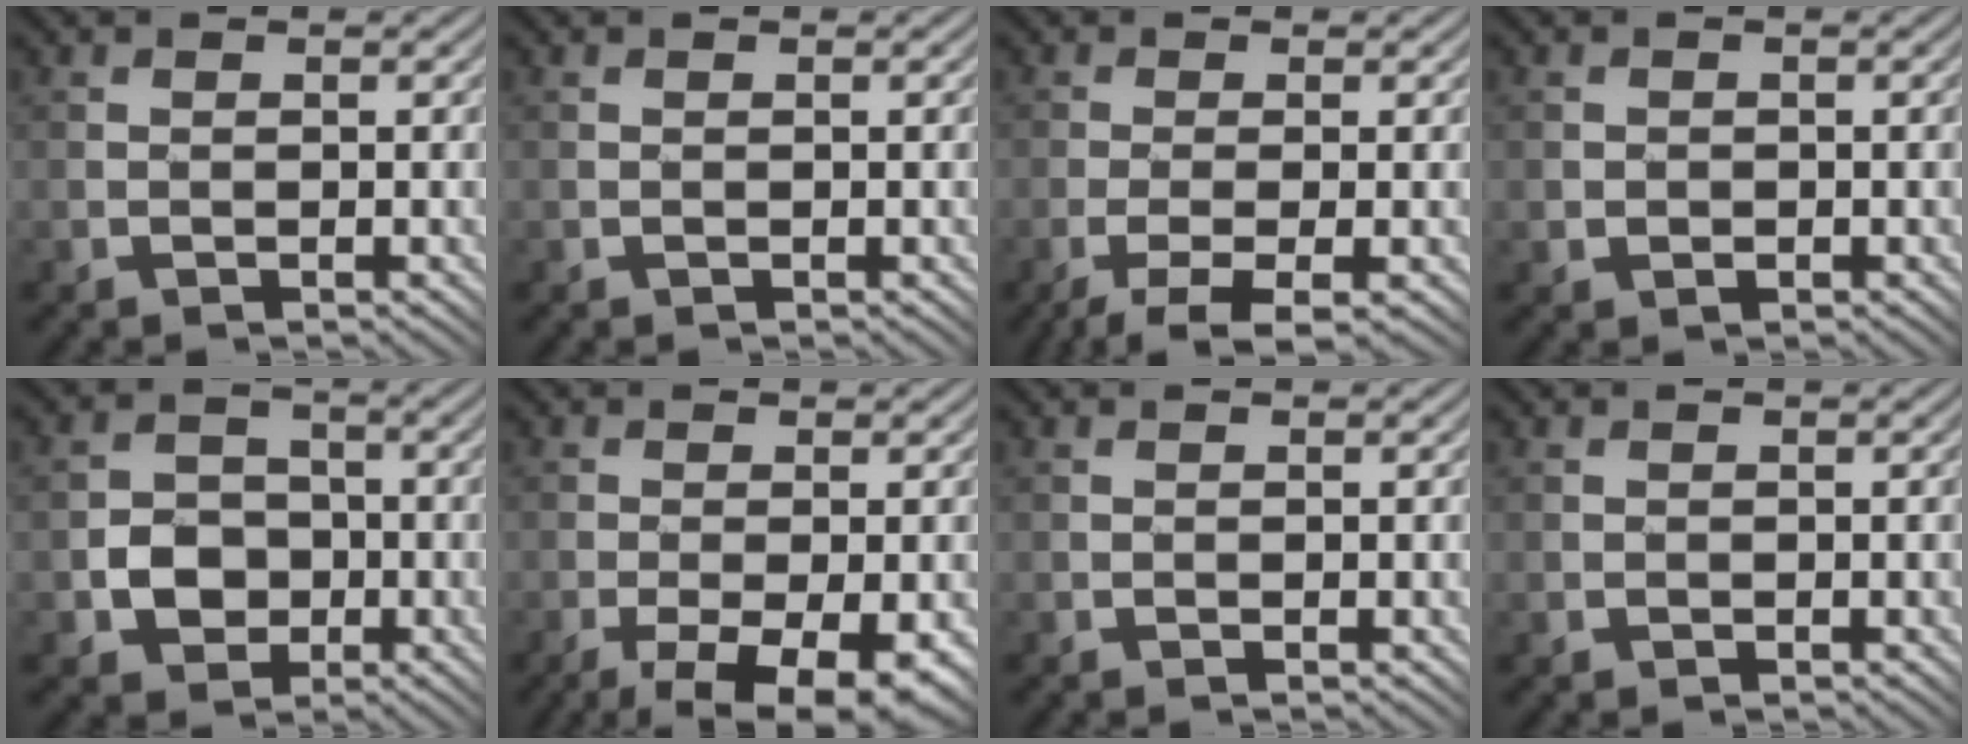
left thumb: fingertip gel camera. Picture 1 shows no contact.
{"total": 0.0}
{"total": 4.8, "force": [-3.0, 0.7, 3.8], "torque": [-0.071, -0.001, -0.048]}
{"total": 1.0, "force": [-0.1, 1.0, 0.1], "torque": [-0.003, -0.003, 0.000]}
{"total": 4.7, "force": [-1.4, 4.0, 1.9], "torque": [-0.034, -0.001, -0.042]}
{"total": 8.9, "force": [-5.0, 3.4, 6.5], "torque": [-0.088, -0.020, -0.064]}
{"total": 0.0}
{"total": 0.0}